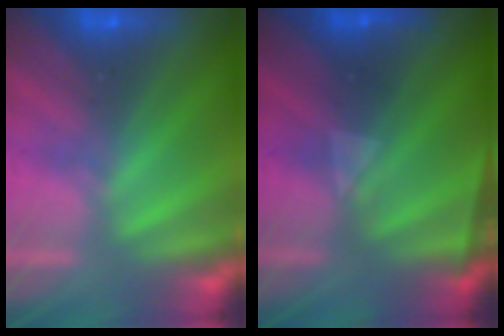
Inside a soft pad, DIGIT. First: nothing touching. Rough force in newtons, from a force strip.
{"total": 2.3}